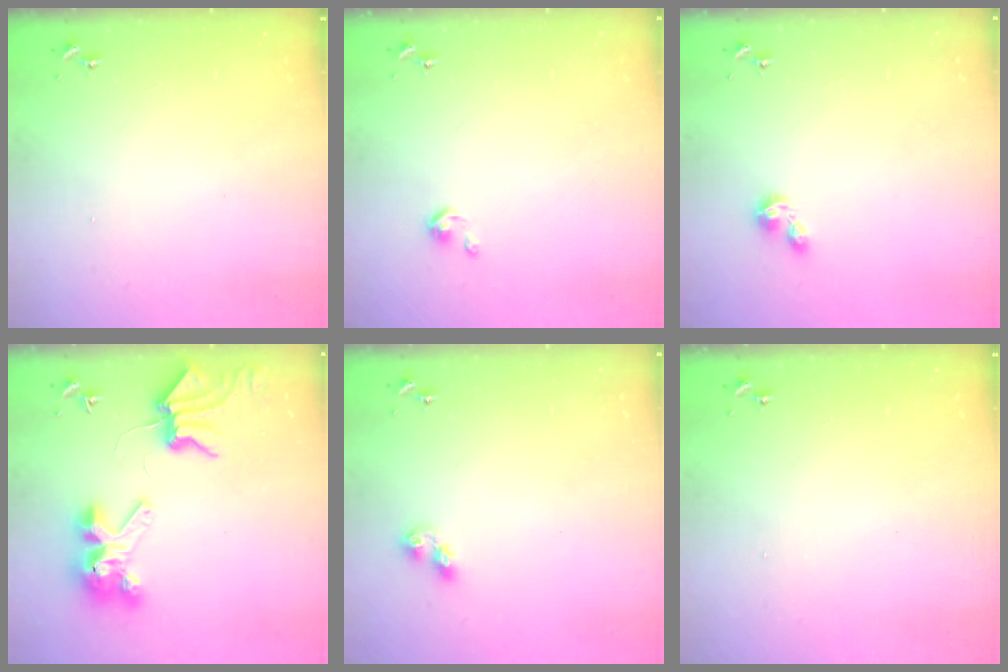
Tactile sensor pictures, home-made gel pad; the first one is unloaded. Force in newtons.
{"total": 3.4, "press": 3.4, "slide": 0.4}
{"total": 2.3, "press": 2.3, "slide": 0.4}
{"total": 8.1, "press": 8.0, "slide": 1.1}
{"total": 5.4, "press": 5.4, "slide": 0.5}
{"total": 0.0}